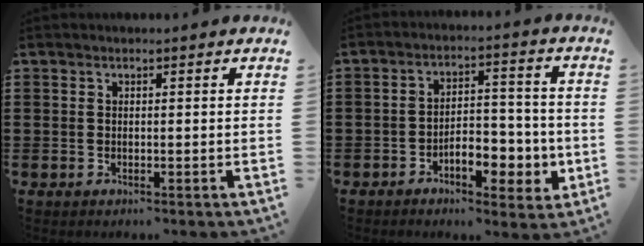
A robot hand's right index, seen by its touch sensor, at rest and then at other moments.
{"total": 6.9, "force": [-2.8, 3.7, 5.1], "torque": [-0.069, 0.008, -0.052]}